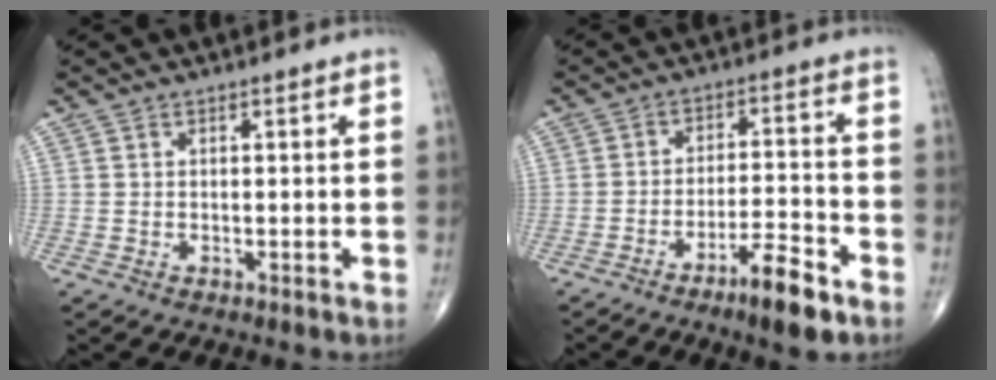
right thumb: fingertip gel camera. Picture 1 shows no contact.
{"total": 9.1, "force": [-5.8, 1.8, 6.8], "torque": [-0.111, 0.034, -0.093]}